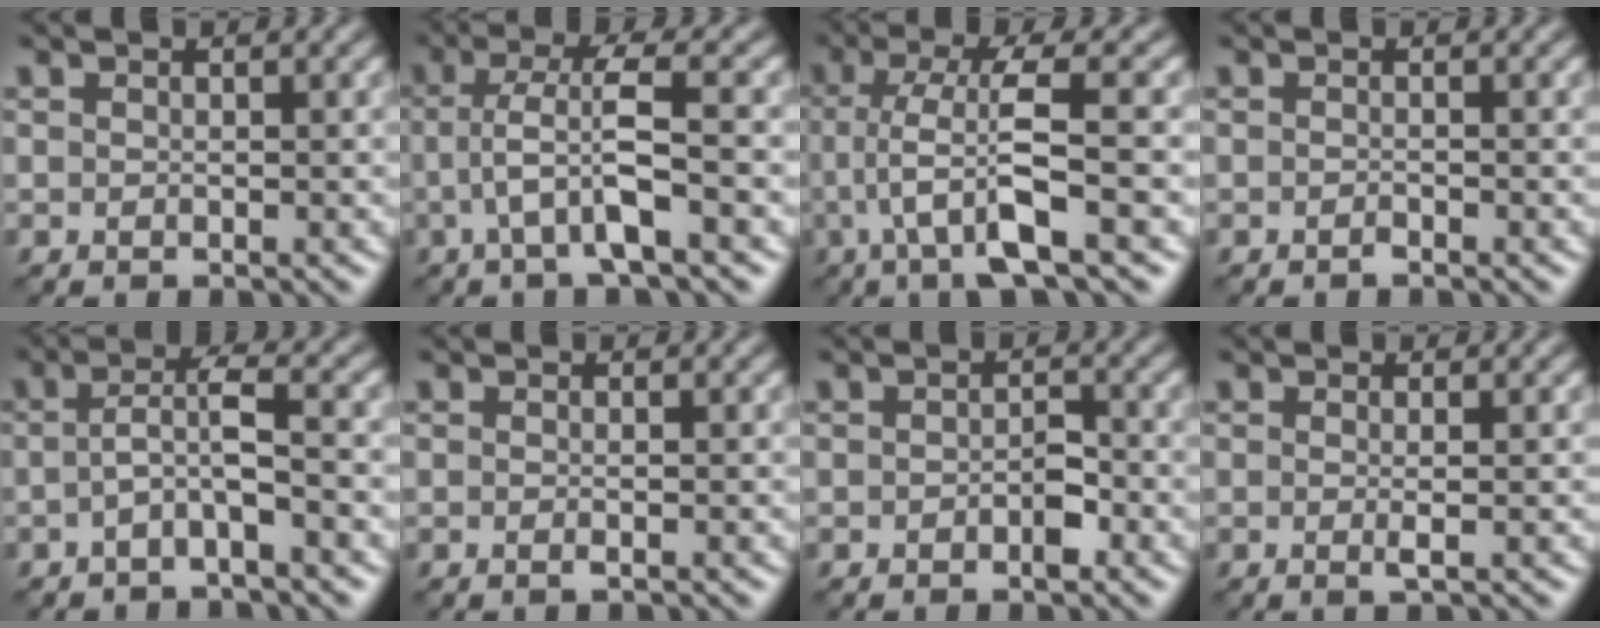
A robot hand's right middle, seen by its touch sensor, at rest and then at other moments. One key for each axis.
{"total": 4.9, "fx": -0.8, "fy": 0.6, "fz": 4.8, "tx": -0.094, "ty": 0.010, "tz": -0.019}
{"total": 6.5, "fx": -1.0, "fy": 1.1, "fz": 6.3, "tx": -0.120, "ty": 0.006, "tz": -0.020}
{"total": 0.5, "fx": -0.4, "fy": 0.0, "fz": 0.3, "tx": -0.006, "ty": 0.002, "tz": -0.009}
{"total": 3.2, "fx": -0.6, "fy": 0.5, "fz": 3.1, "tx": -0.059, "ty": 0.011, "tz": -0.018}
{"total": 0.6, "fx": -0.1, "fy": 0.1, "fz": 0.6, "tx": -0.010, "ty": -0.003, "tz": -0.003}
{"total": 1.8, "fx": -0.7, "fy": 0.8, "fz": 1.4, "tx": -0.023, "ty": 0.001, "tz": -0.012}
{"total": 1.2, "fx": 0.0, "fy": 0.2, "fz": 1.2, "tx": -0.021, "ty": -0.001, "tz": -0.004}